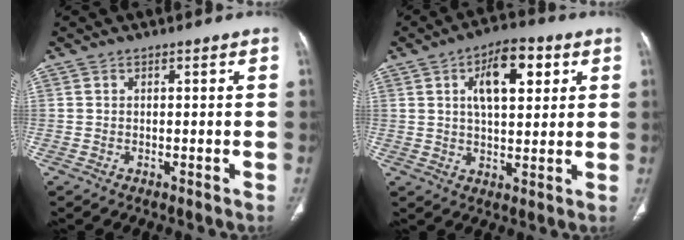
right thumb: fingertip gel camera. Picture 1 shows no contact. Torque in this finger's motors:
{"motor_torque": [1.18, 3.83, 0.89, -0.13, 0.06]}